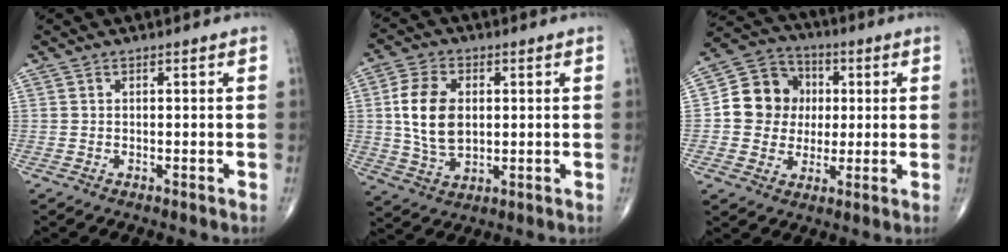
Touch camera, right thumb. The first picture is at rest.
{"total": 11.0, "force": [1.2, 7.2, 8.3], "torque": [-0.153, -0.004, 0.028]}
{"total": 12.2, "force": [1.0, 11.1, 4.9], "torque": [-0.049, 0.017, 0.013]}